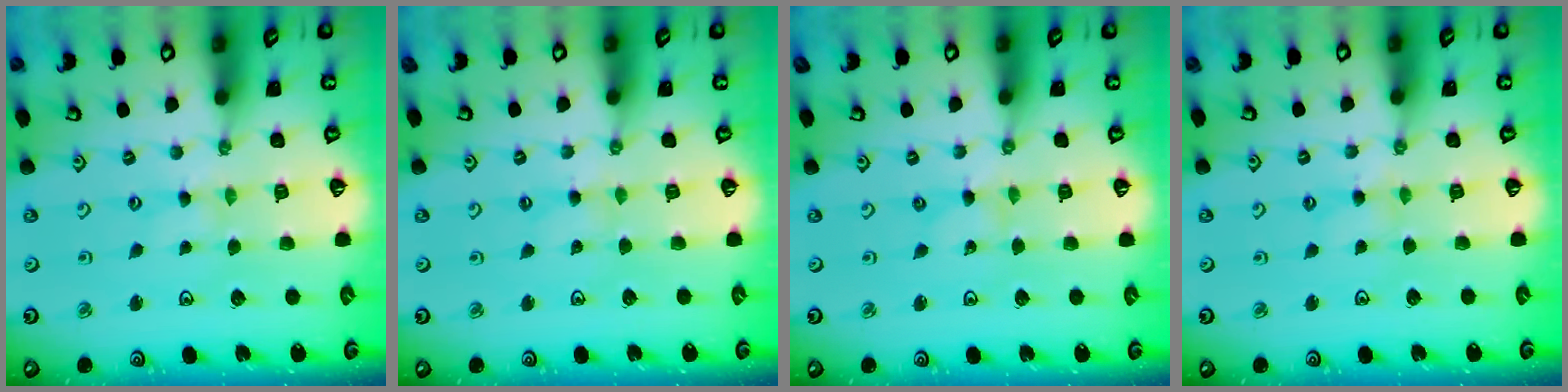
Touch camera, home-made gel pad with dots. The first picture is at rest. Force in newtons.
{"total": 1.7, "press": 1.7, "slide": 0.3}
{"total": 0.0}
{"total": 1.6, "press": 1.6, "slide": 0.4}